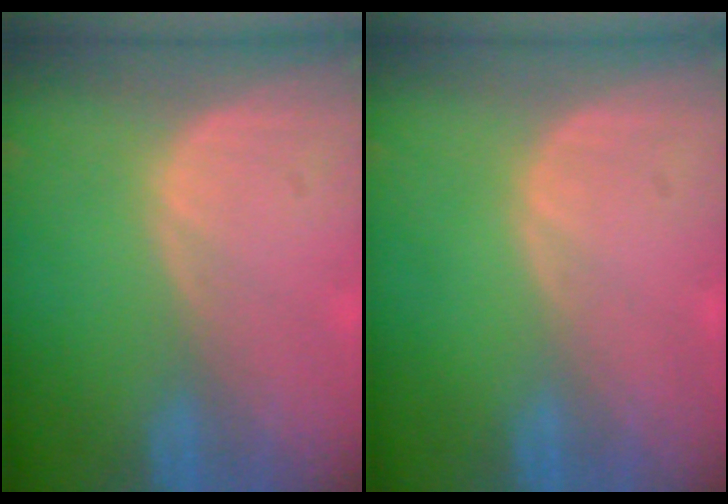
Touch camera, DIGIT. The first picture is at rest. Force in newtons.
{"total": 0.0}